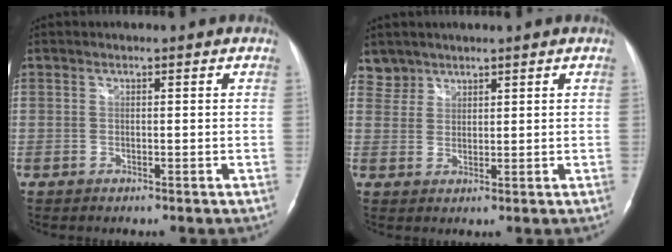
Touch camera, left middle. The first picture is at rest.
{"total": 3.0, "force": [2.4, 1.5, -0.7], "torque": [0.022, 0.008, 0.047]}